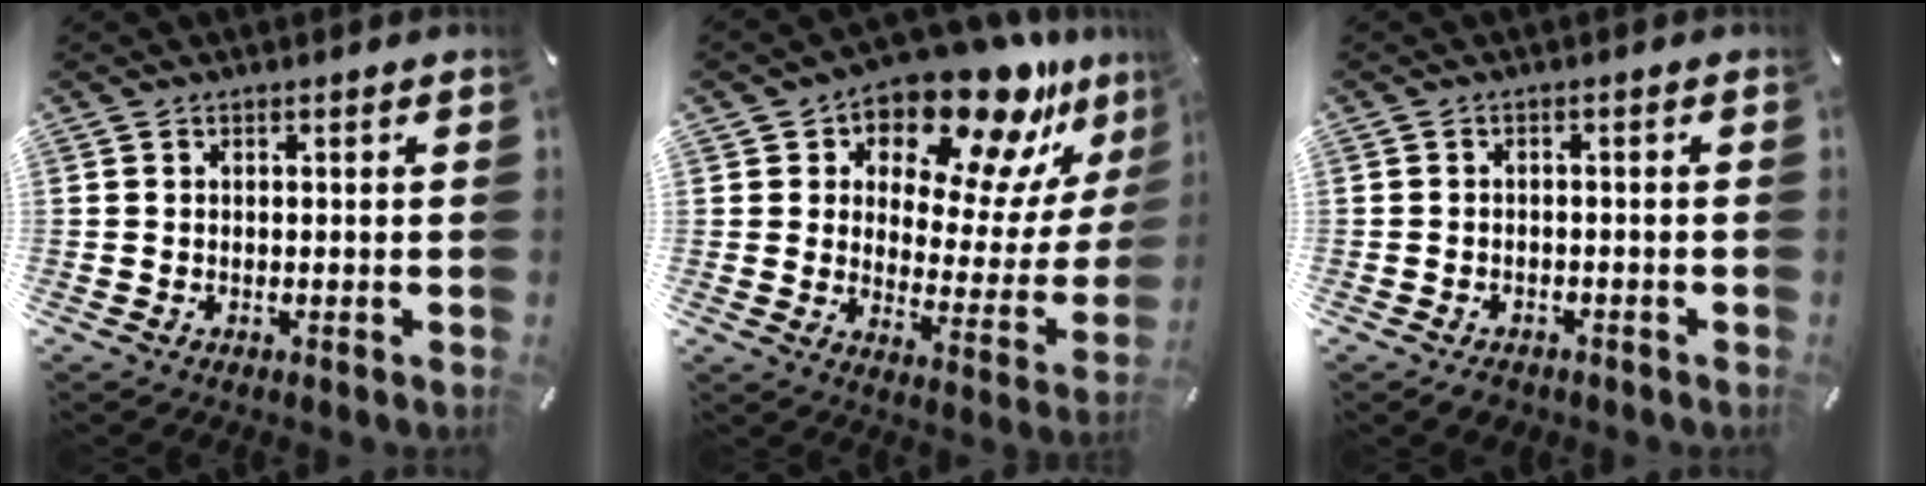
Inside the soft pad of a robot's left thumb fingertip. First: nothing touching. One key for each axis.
{"total": 17.9, "fx": 14.6, "fy": 6.6, "fz": 8.0, "tx": -0.127, "ty": -0.125, "tz": 0.244}
{"total": 2.1, "fx": -1.6, "fy": 1.1, "fz": 0.6, "tx": -0.010, "ty": 0.010, "tz": -0.034}